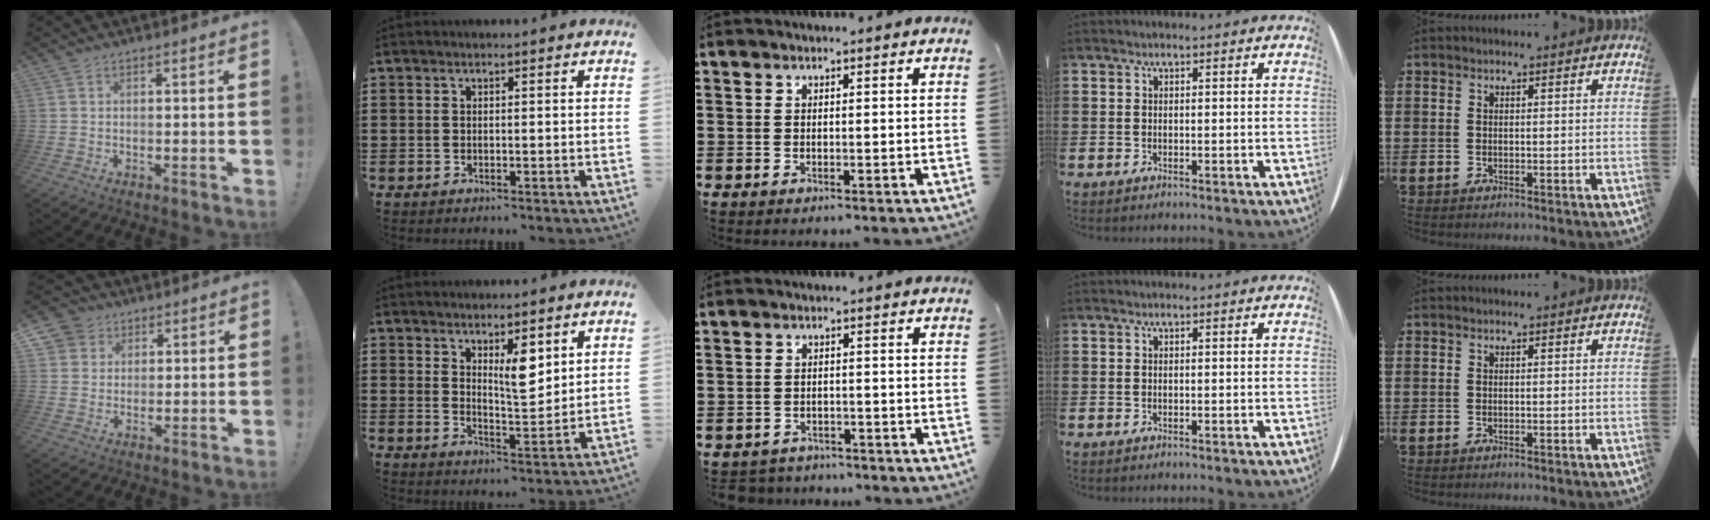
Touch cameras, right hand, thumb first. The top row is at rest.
{"thumb": {"total": 5.6, "force": [2.4, 5.0, 0.7], "torque": [-0.012, -0.016, 0.048]}, "index": {"total": 6.2, "force": [3.6, 2.2, 4.7], "torque": [-0.075, -0.012, 0.057]}, "middle": {"total": 2.0, "force": [-2.0, 0.4, -0.3], "torque": [-0.004, -0.003, -0.045]}}